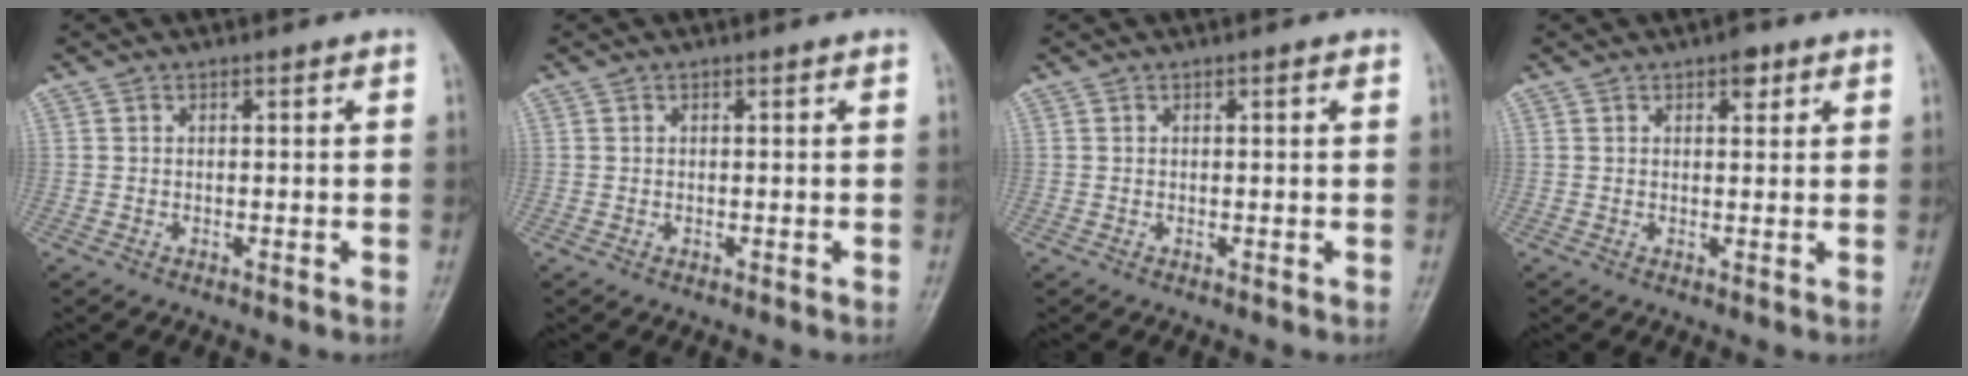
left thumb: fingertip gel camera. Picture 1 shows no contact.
{"total": 0.0}
{"total": 0.6, "force": [0.3, 0.1, 0.5], "torque": [-0.008, 0.001, 0.002]}
{"total": 2.8, "force": [1.6, 1.4, 1.8], "torque": [-0.014, -0.005, 0.020]}